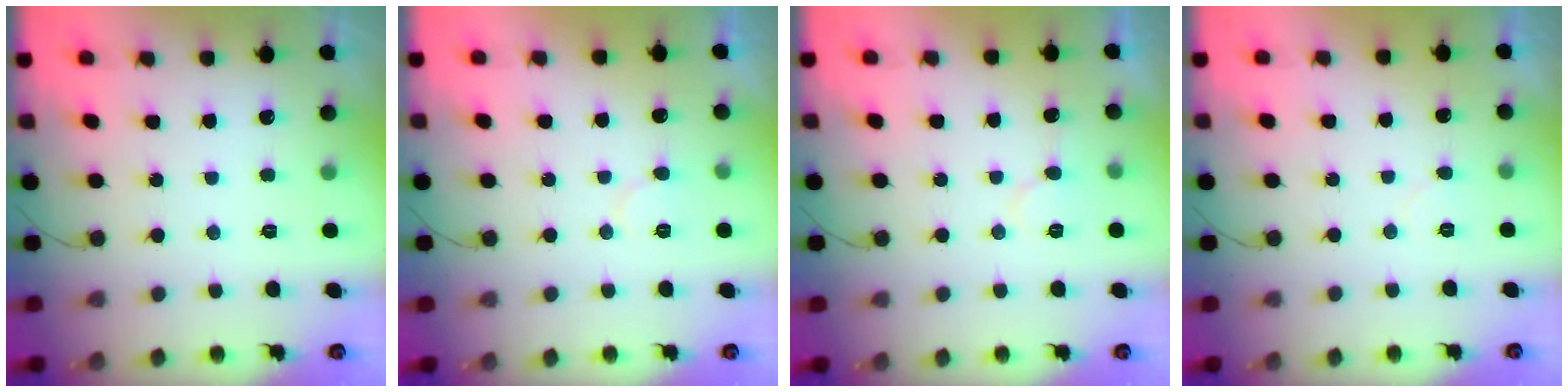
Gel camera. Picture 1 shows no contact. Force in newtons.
{"total": 5.5, "press": 5.5, "slide": 0.7}
{"total": 4.7, "press": 4.7, "slide": 0.3}
{"total": 3.1, "press": 3.1, "slide": 0.2}